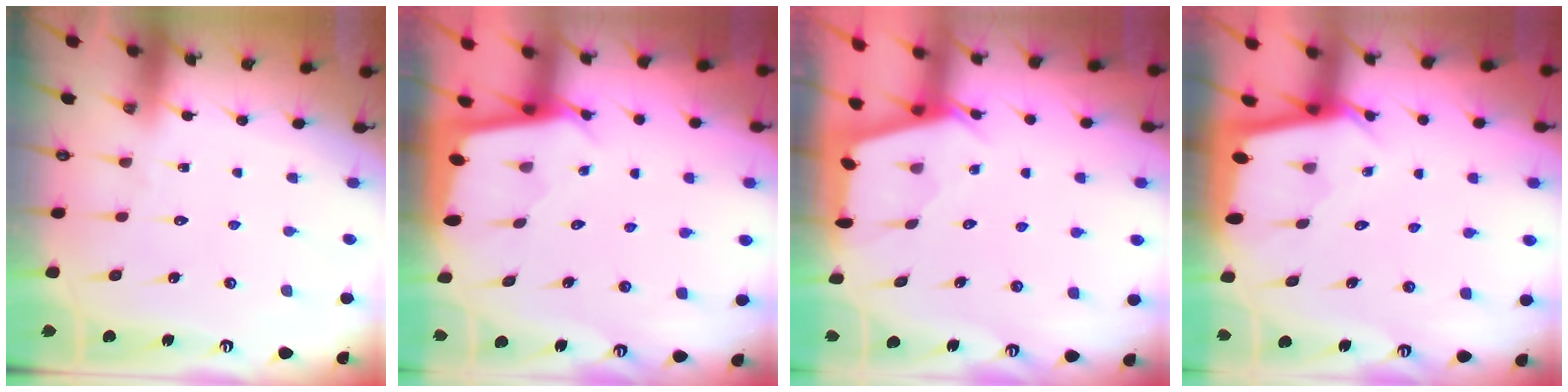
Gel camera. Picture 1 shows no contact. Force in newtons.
{"total": 2.4, "press": 2.4, "slide": 0.1}
{"total": 2.6, "press": 2.5, "slide": 0.3}
{"total": 2.3, "press": 2.3, "slide": 0.2}